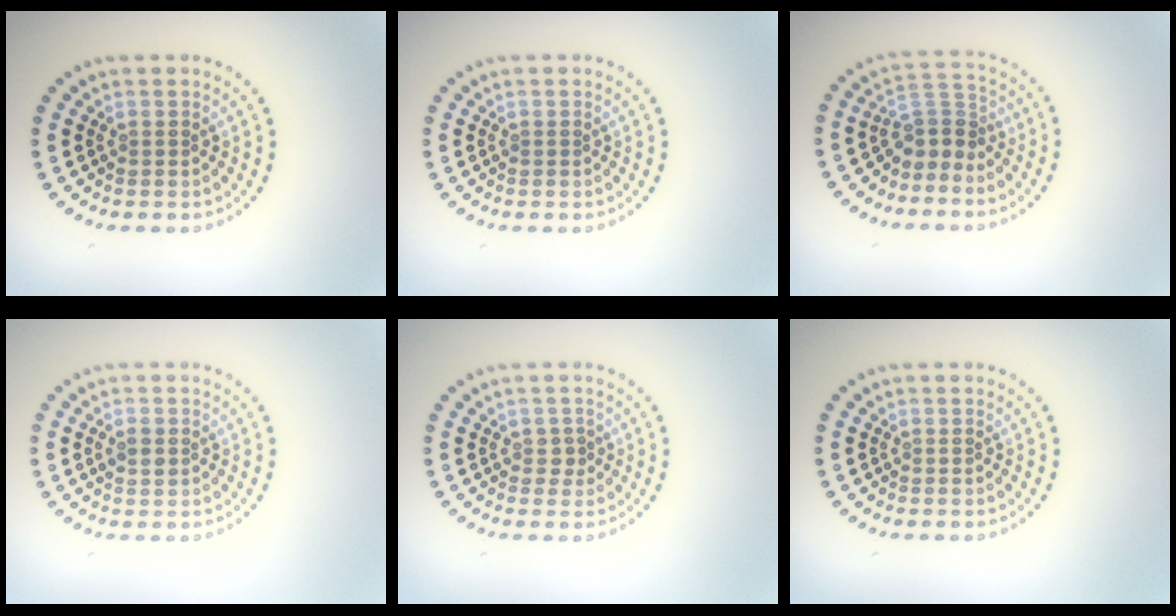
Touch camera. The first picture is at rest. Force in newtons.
{"total": 0.0}
{"total": 2.9, "press": 2.2, "slide": 1.9}
{"total": 1.0, "press": 1.0, "slide": 0.1}
{"total": 1.0, "press": 0.9, "slide": 0.4}
{"total": 0.0}